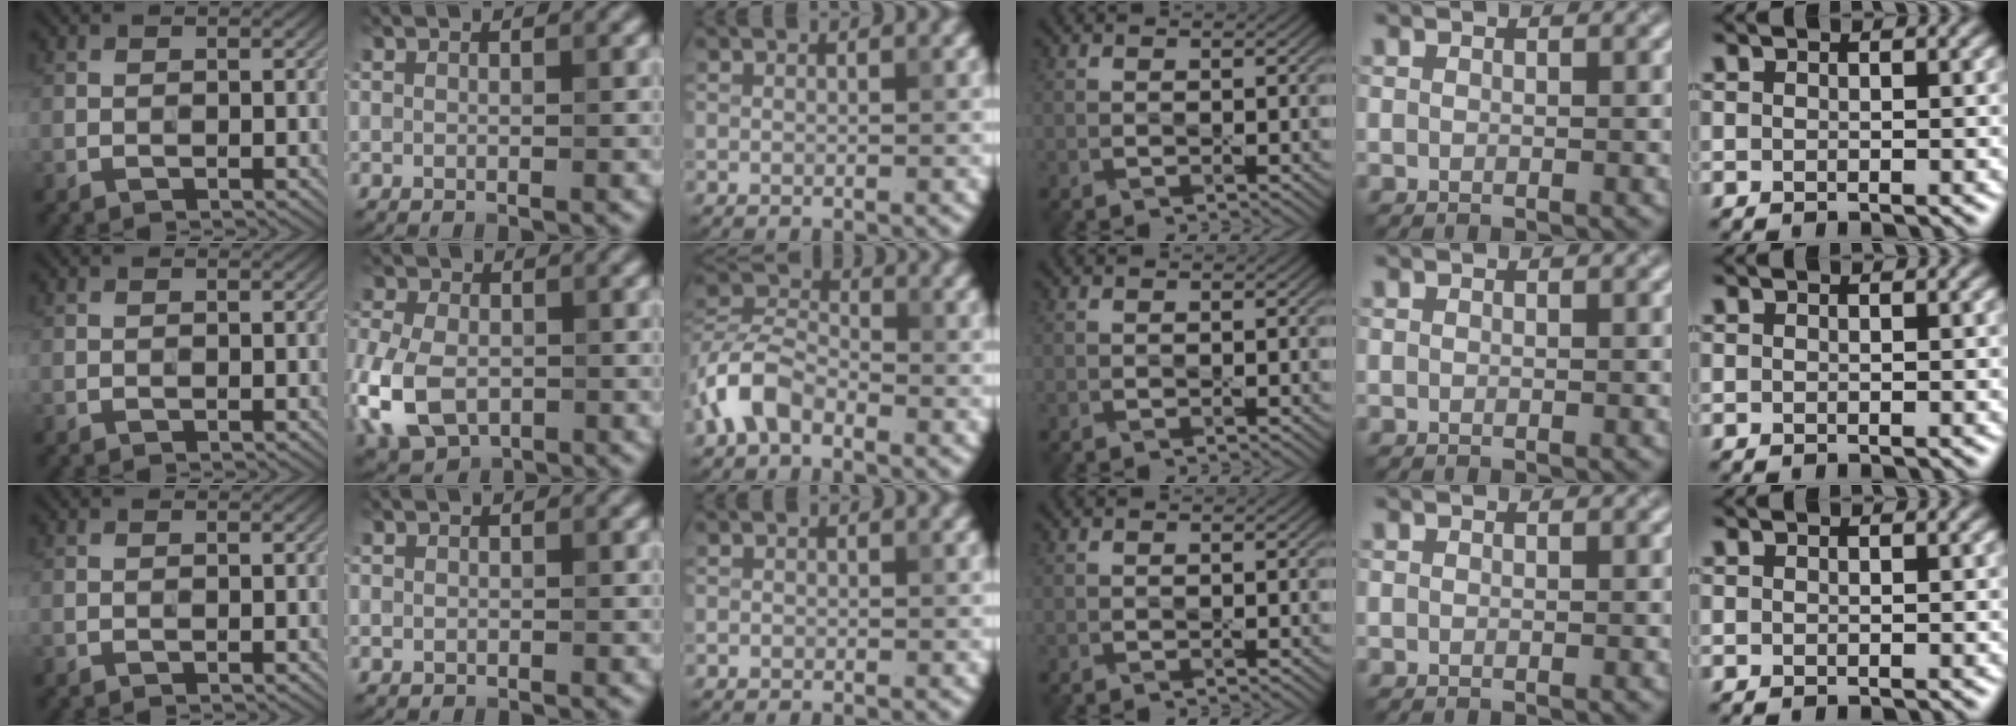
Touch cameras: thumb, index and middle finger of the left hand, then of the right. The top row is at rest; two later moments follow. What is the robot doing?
{"motion": "press", "object": "button"}